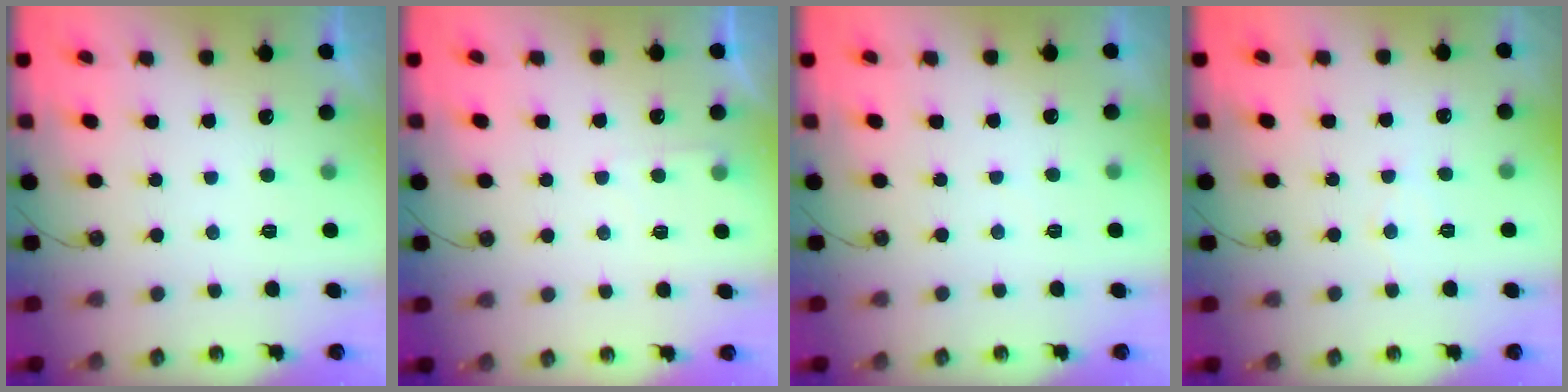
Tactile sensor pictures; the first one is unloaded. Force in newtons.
{"total": 4.3, "press": 4.2, "slide": 0.5}
{"total": 1.2, "press": 1.2, "slide": 0.3}
{"total": 4.8, "press": 4.7, "slide": 0.9}